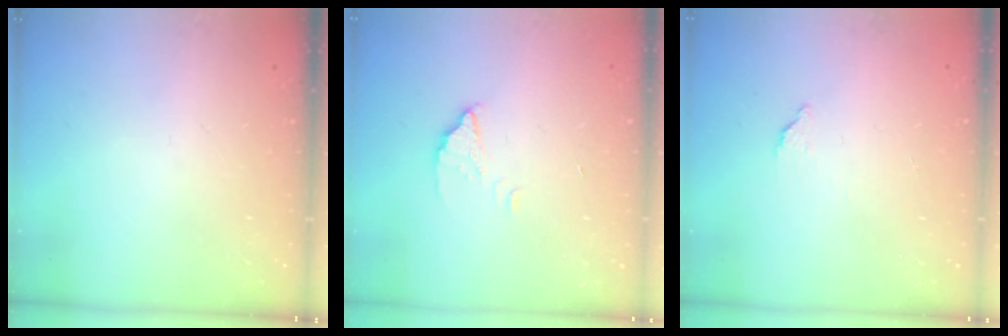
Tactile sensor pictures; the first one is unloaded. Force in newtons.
{"total": 1.8, "press": 1.8, "slide": 0.1}
{"total": 2.0, "press": 2.0, "slide": 0.1}